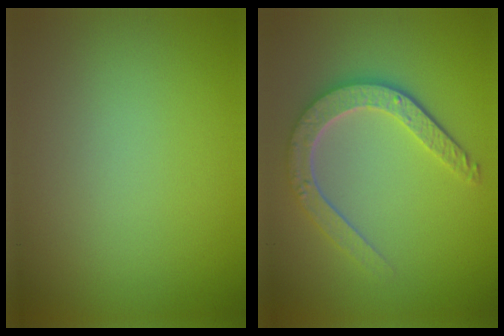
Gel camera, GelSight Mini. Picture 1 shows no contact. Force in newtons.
{"total": 4.8, "press": 3.7, "slide": 3.1}